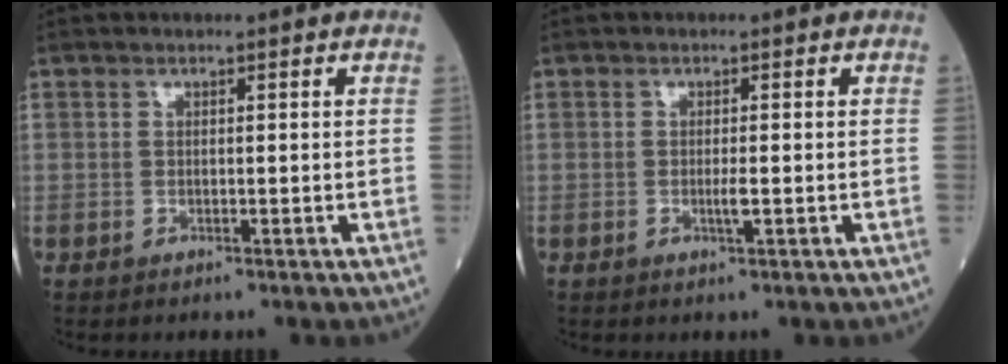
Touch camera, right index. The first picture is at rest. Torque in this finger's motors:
{"motor_torque": [0.29, -0.03, 0.14, 0.05]}